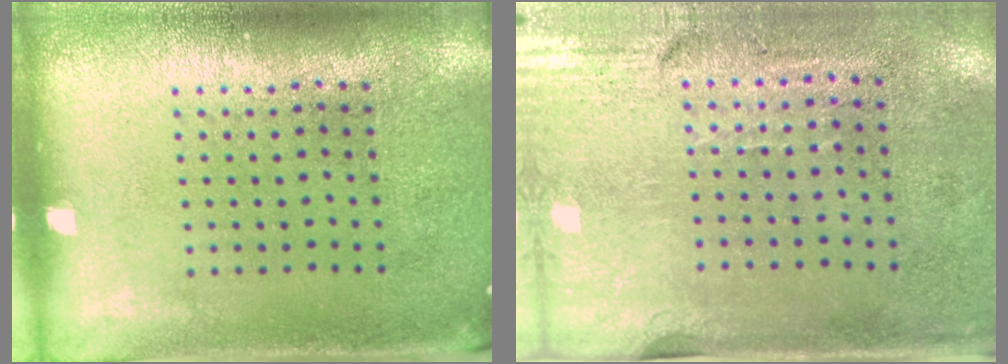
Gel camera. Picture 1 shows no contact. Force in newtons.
{"total": 3.0, "press": 2.5, "slide": 1.6}